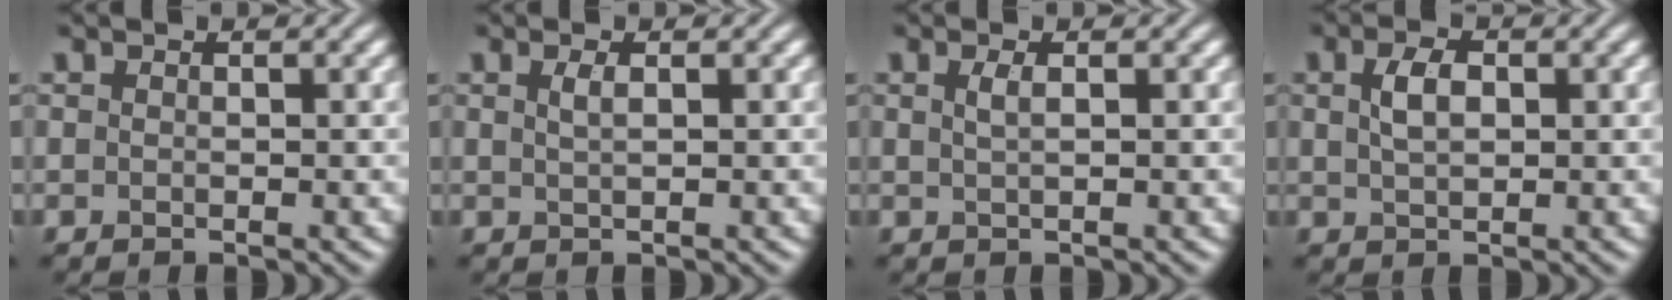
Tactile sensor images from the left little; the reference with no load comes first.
{"total": 1.1, "force": [0.4, 0.4, 1.0], "torque": [-0.018, 0.004, 0.007]}
{"total": 1.2, "force": [0.4, 0.4, 1.1], "torque": [-0.020, 0.003, 0.006]}
{"total": 2.5, "force": [0.6, 1.4, 2.0], "torque": [-0.043, 0.002, 0.011]}